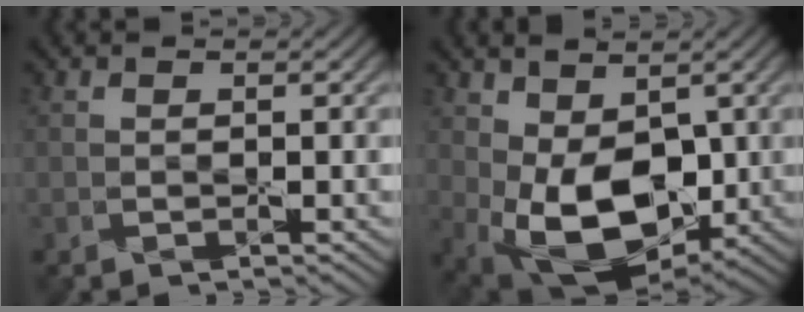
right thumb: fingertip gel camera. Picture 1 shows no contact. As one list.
[{"total": 11.1, "force": [0.1, 7.2, 8.5], "torque": [-0.184, -0.026, 0.012]}]